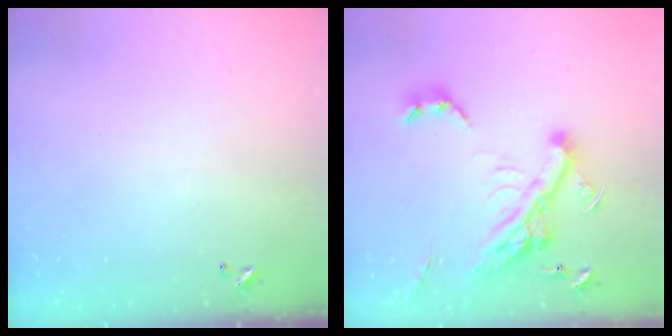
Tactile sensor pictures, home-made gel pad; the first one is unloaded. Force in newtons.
{"total": 15.5, "press": 15.3, "slide": 2.6}